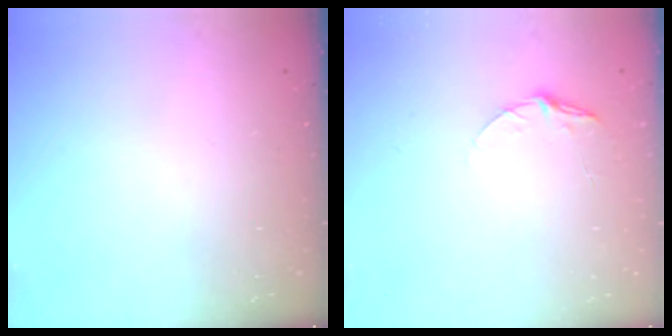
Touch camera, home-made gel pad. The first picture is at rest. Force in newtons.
{"total": 5.8, "press": 5.8, "slide": 0.5}